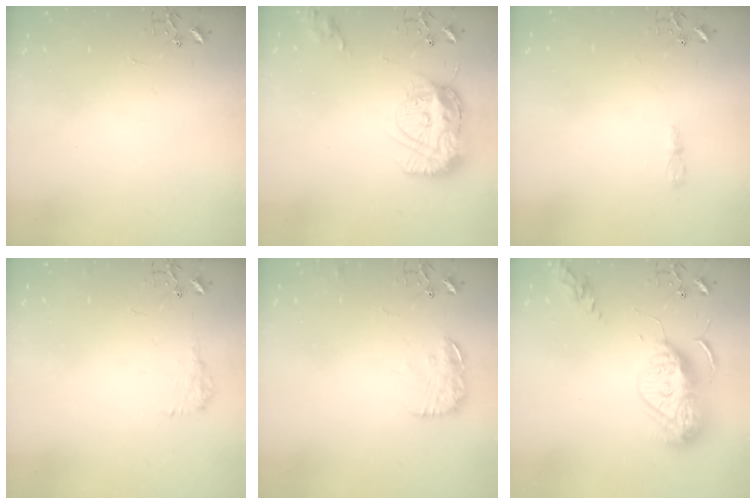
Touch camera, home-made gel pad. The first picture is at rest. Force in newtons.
{"total": 15.2, "press": 15.1, "slide": 1.5}
{"total": 4.0, "press": 4.0, "slide": 0.5}
{"total": 8.9, "press": 8.9, "slide": 0.3}
{"total": 12.1, "press": 12.1, "slide": 0.5}
{"total": 14.7, "press": 14.6, "slide": 1.3}